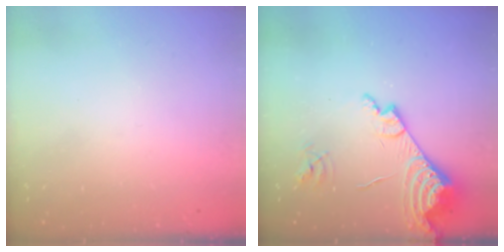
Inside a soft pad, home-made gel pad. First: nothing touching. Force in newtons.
{"total": 15.7, "press": 15.5, "slide": 2.0}